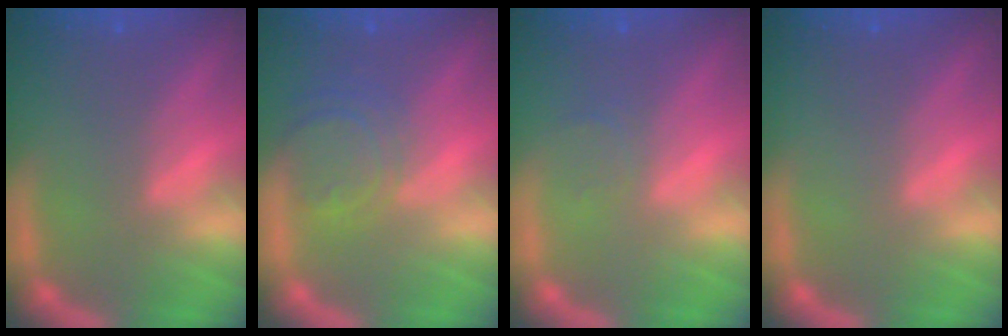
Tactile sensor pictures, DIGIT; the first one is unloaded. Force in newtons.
{"total": 4.5}
{"total": 1.0}
{"total": 0.0}